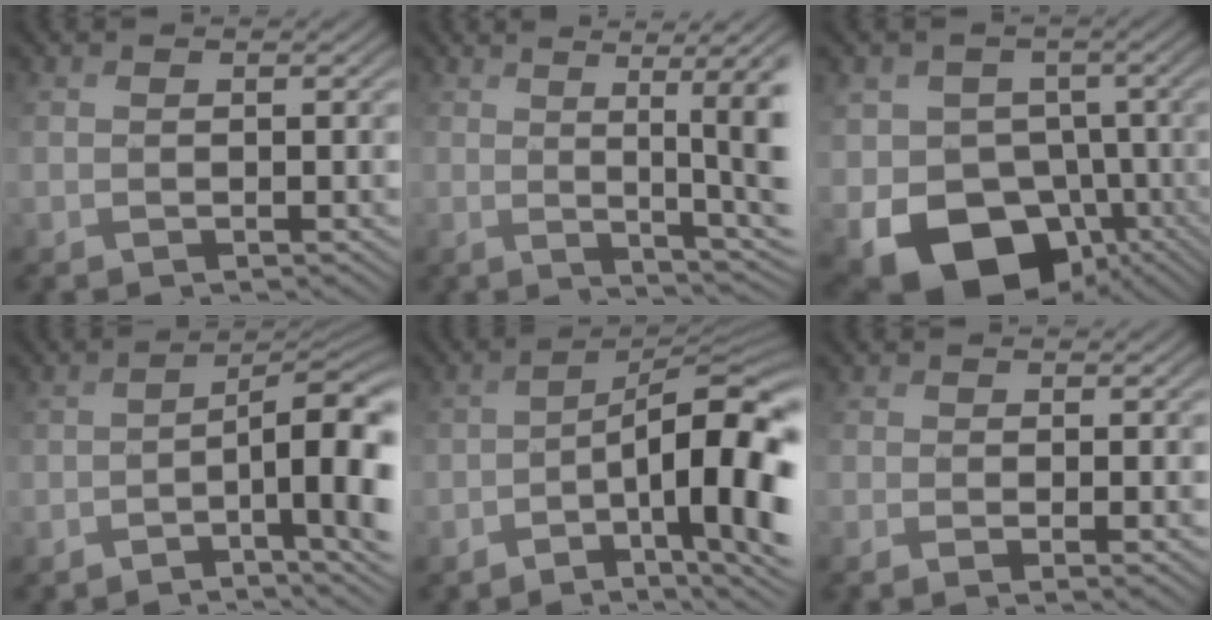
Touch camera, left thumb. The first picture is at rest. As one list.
[{"total": 10.2, "force": [0.9, 2.6, 9.9], "torque": [-0.129, 0.017, 0.031]}, {"total": 12.2, "force": [-4.6, 10.4, 4.4], "torque": [-0.103, -0.033, -0.070]}, {"total": 11.8, "force": [-4.3, 3.6, 10.4], "torque": [-0.138, 0.005, -0.045]}, {"total": 14.8, "force": [-4.8, 4.9, 13.2], "torque": [-0.185, -0.007, -0.055]}, {"total": 3.3, "force": [-0.9, 1.2, 3.0], "torque": [-0.048, -0.009, -0.005]}]